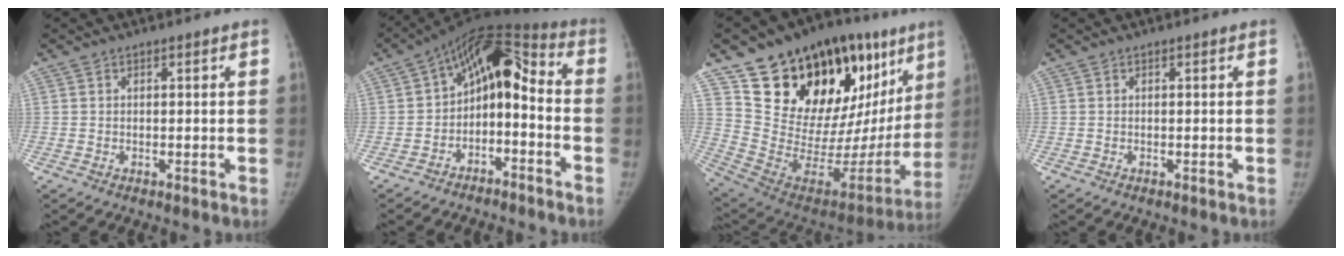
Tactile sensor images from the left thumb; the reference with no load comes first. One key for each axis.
{"total": 12.8, "fx": -3.3, "fy": 7.8, "fz": 9.5, "tx": -0.119, "ty": 0.087, "tz": -0.060}
{"total": 34.2, "fx": 19.2, "fy": 18.0, "fz": 21.8, "tx": -0.286, "ty": -0.043, "tz": 0.314}
{"total": 0.0}